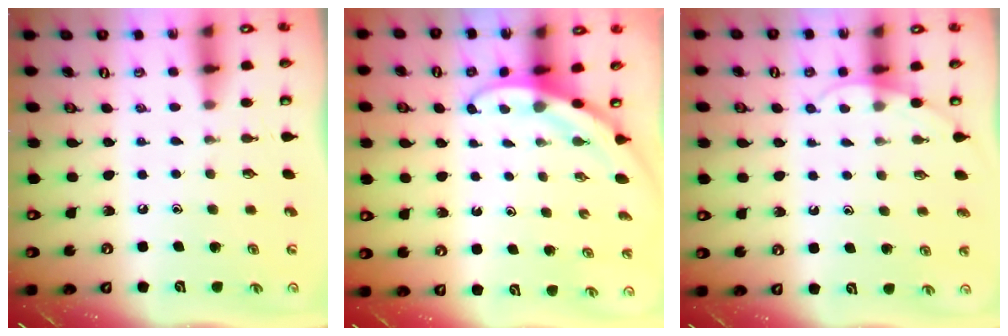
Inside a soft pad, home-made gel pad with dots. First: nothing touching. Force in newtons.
{"total": 3.0, "press": 3.0, "slide": 0.1}
{"total": 4.8, "press": 4.8, "slide": 0.5}